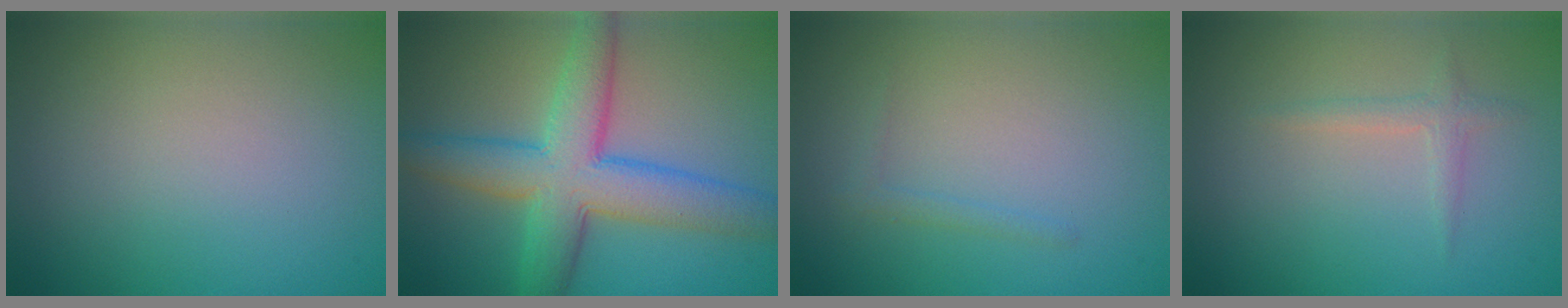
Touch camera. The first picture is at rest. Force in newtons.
{"total": 8.4, "press": 8.4, "slide": 0.1}
{"total": 0.8, "press": 0.8, "slide": 0.1}
{"total": 1.3, "press": 1.3, "slide": 0.0}